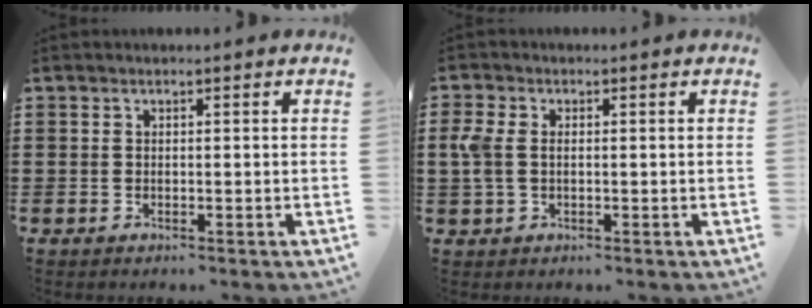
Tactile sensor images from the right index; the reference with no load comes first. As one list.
[{"total": 3.6, "force": [0.1, 2.2, 2.8], "torque": [-0.081, -0.001, -0.006]}]